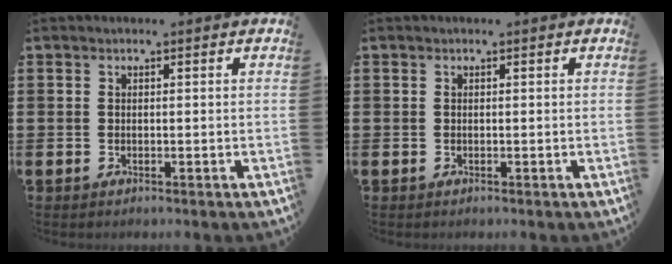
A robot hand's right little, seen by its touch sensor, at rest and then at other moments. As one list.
[{"total": 0.0}]